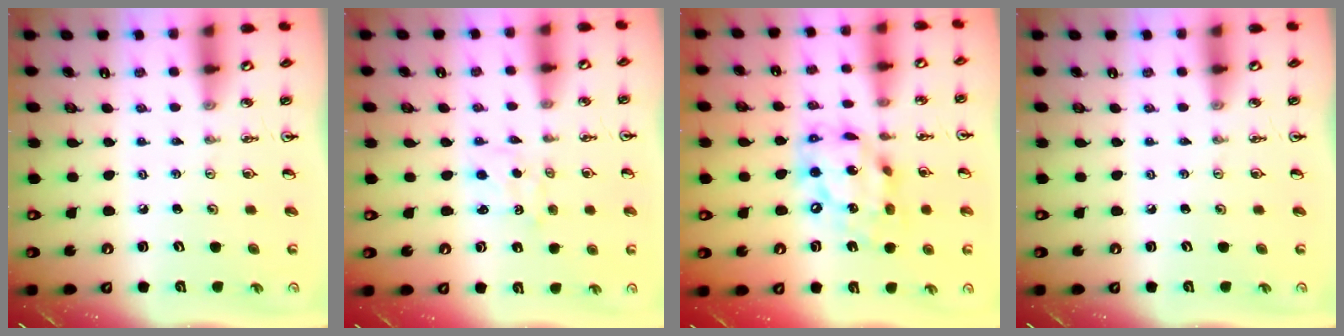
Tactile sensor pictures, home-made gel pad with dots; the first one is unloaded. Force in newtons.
{"total": 1.2, "press": 1.2, "slide": 0.2}
{"total": 14.6, "press": 14.6, "slide": 1.1}
{"total": 0.0}